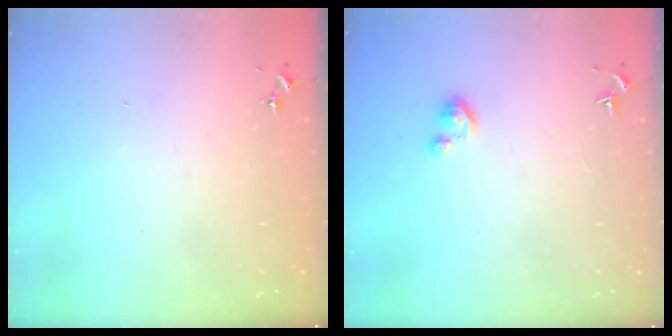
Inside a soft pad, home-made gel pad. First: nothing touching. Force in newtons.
{"total": 2.8, "press": 2.8, "slide": 0.3}